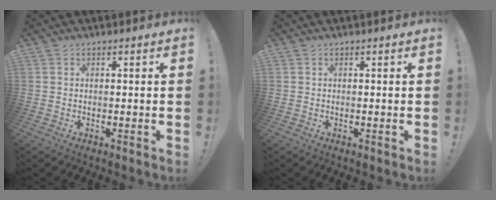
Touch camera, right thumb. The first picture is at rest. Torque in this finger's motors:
{"motor_torque": [0.00, 0.00, 0.00, 0.00, 0.00]}